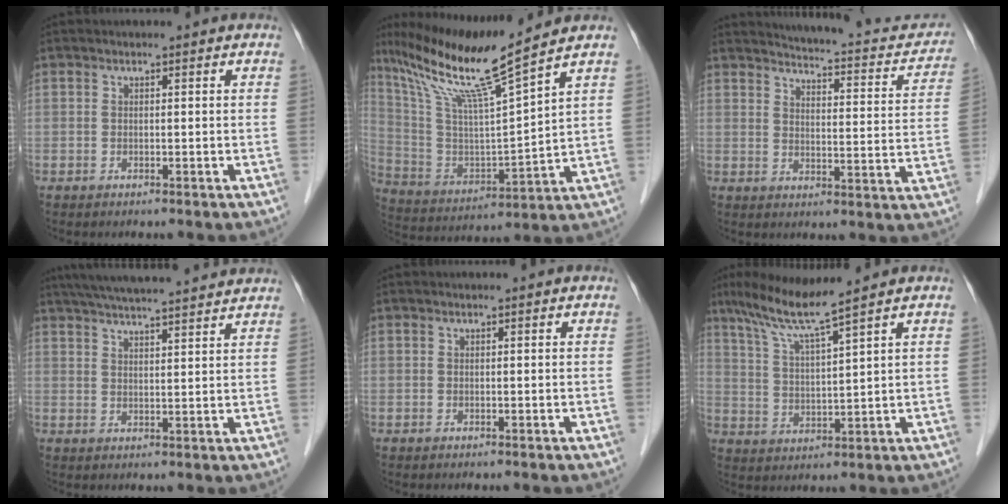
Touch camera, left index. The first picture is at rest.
{"total": 15.4, "force": [11.9, -1.8, 9.6], "torque": [-0.183, -0.003, 0.222]}
{"total": 16.1, "force": [14.6, 3.6, 5.8], "torque": [-0.054, -0.018, 0.161]}
{"total": 17.0, "force": [15.4, 1.0, 7.1], "torque": [-0.122, 0.041, 0.216]}
{"total": 0.0}
{"total": 8.0, "force": [6.2, -1.5, 4.8], "torque": [-0.094, -0.001, 0.118]}